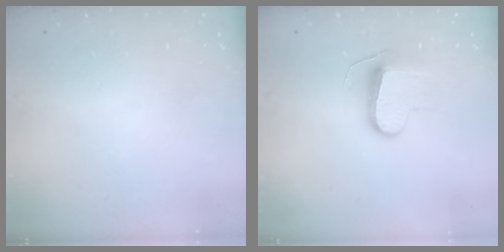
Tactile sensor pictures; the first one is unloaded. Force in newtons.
{"total": 9.6, "press": 9.6, "slide": 0.2}